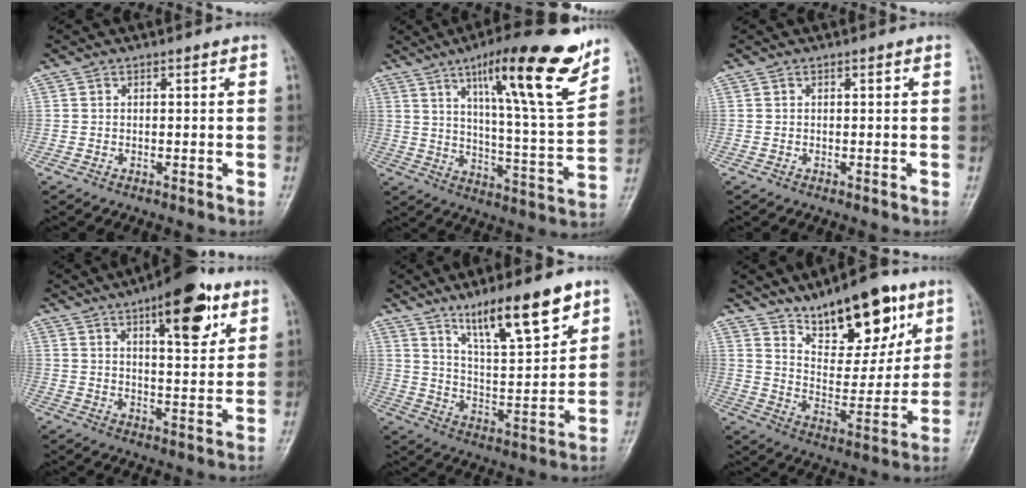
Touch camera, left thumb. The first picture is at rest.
{"total": 20.7, "force": [12.5, 3.3, 16.1], "torque": [-0.215, -0.061, 0.194]}
{"total": 0.0}
{"total": 14.0, "force": [7.4, 5.0, 10.7], "torque": [-0.122, -0.033, 0.103]}
{"total": 15.3, "force": [10.1, 3.7, 10.9], "torque": [-0.156, -0.056, 0.178]}
{"total": 18.0, "force": [11.5, 7.7, 11.5], "torque": [-0.127, -0.067, 0.195]}